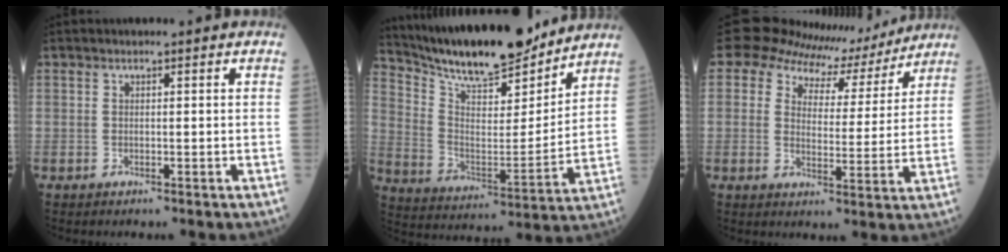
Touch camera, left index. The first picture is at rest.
{"total": 18.2, "force": [16.5, 3.0, 7.0], "torque": [-0.136, -0.016, 0.276]}
{"total": 10.2, "force": [9.1, 4.2, 2.0], "torque": [-0.036, 0.004, 0.116]}